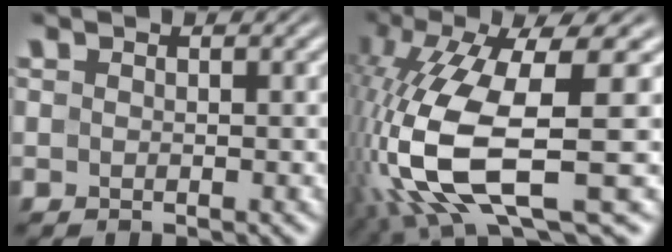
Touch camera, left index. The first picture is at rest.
{"total": 13.3, "force": [-3.1, 3.9, 12.3], "torque": [-0.266, -0.007, -0.050]}